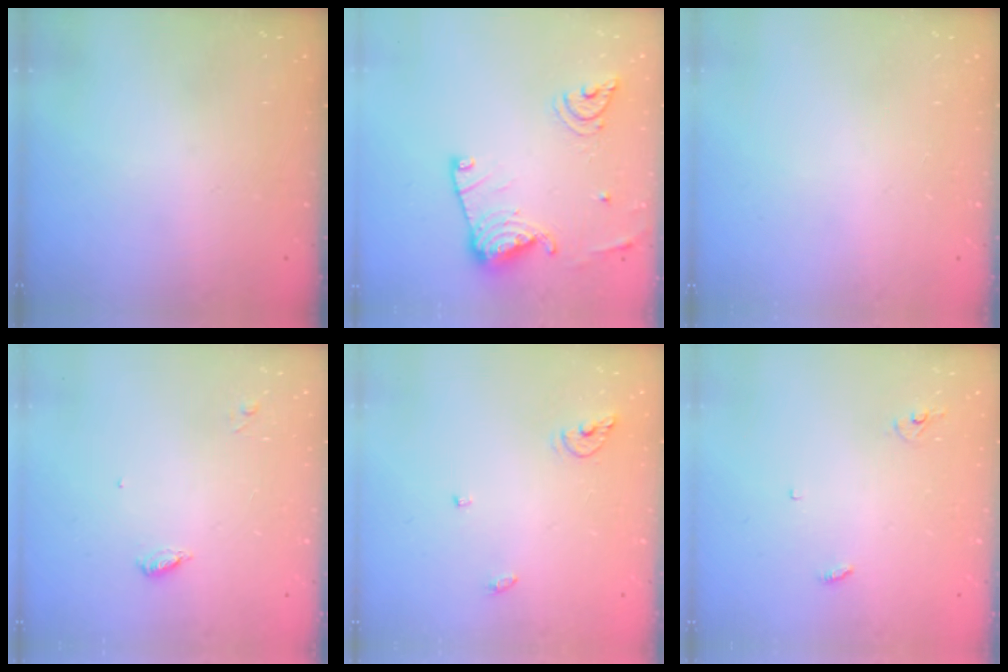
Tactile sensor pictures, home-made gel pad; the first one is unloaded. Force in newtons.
{"total": 15.7, "press": 15.6, "slide": 1.6}
{"total": 0.0}
{"total": 4.0, "press": 4.0, "slide": 0.4}
{"total": 6.1, "press": 6.1, "slide": 0.6}
{"total": 2.9, "press": 2.9, "slide": 0.2}